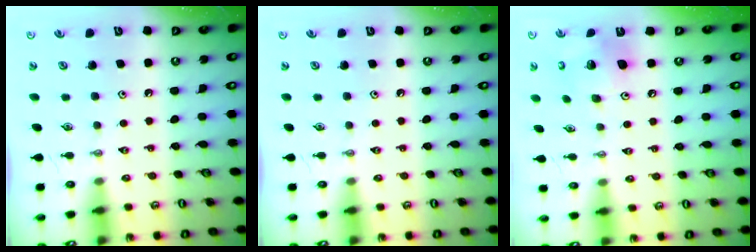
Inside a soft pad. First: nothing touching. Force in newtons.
{"total": 0.0}
{"total": 16.0, "press": 15.7, "slide": 3.2}